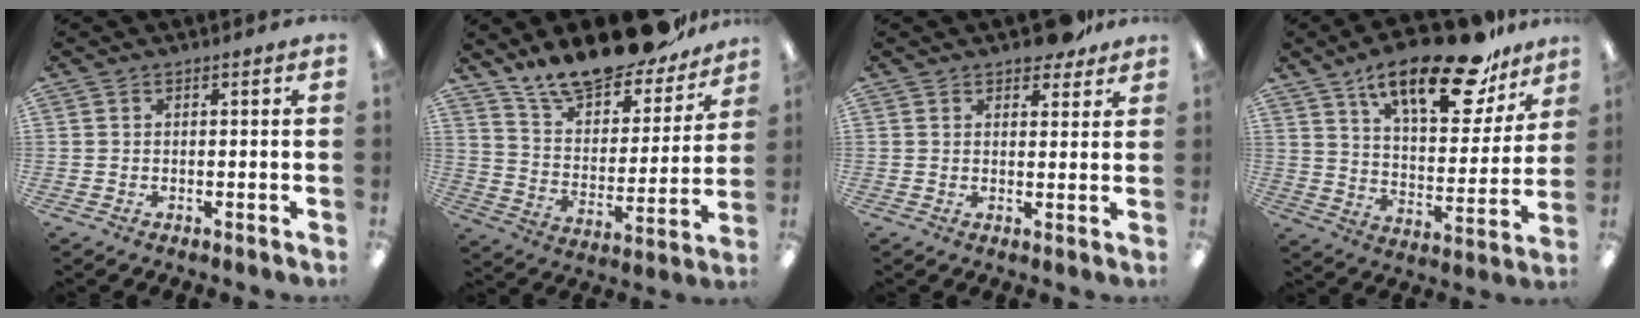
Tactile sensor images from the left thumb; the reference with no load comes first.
{"total": 18.3, "force": [16.4, 4.8, 6.5], "torque": [-0.108, -0.128, 0.281]}
{"total": 4.9, "force": [4.0, 2.2, 2.0], "torque": [-0.015, -0.020, 0.069]}
{"total": 22.2, "force": [15.4, 7.9, 13.9], "torque": [-0.212, -0.093, 0.255]}